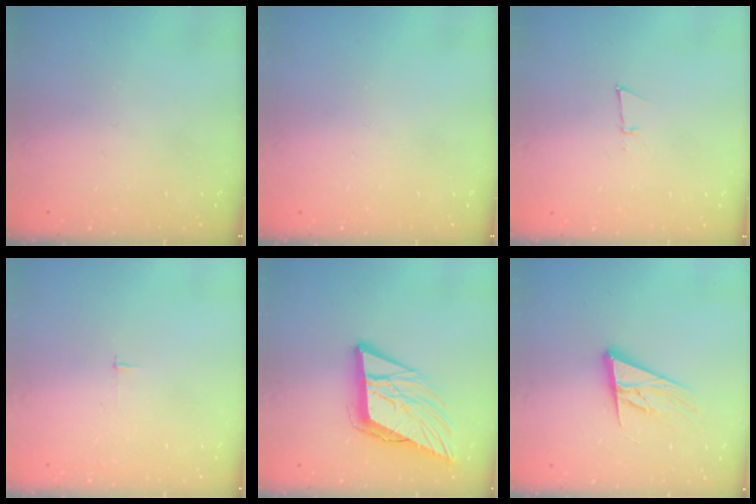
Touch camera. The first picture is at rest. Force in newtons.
{"total": 0.0}
{"total": 3.1, "press": 3.1, "slide": 0.7}
{"total": 2.3, "press": 2.3, "slide": 0.2}
{"total": 13.5, "press": 12.9, "slide": 3.8}
{"total": 14.7, "press": 14.1, "slide": 4.0}